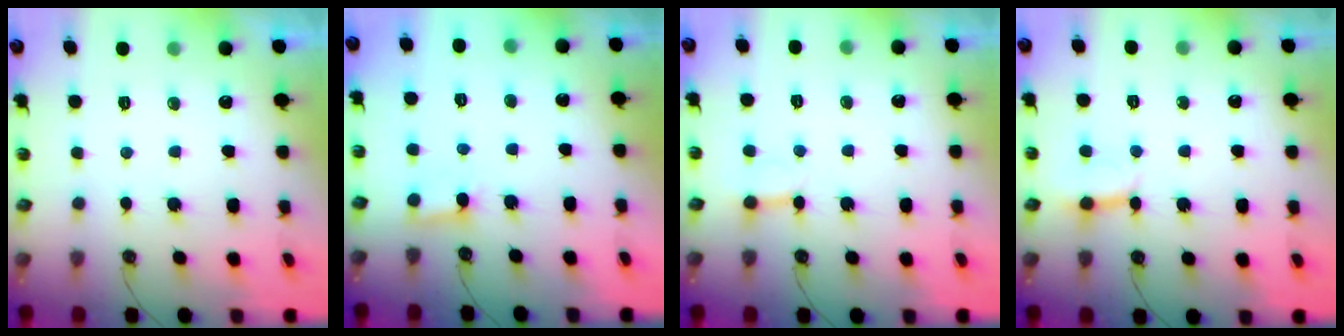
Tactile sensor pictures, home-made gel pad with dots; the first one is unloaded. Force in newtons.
{"total": 2.9, "press": 2.9, "slide": 0.2}
{"total": 3.4, "press": 3.4, "slide": 0.2}
{"total": 3.2, "press": 3.2, "slide": 0.4}